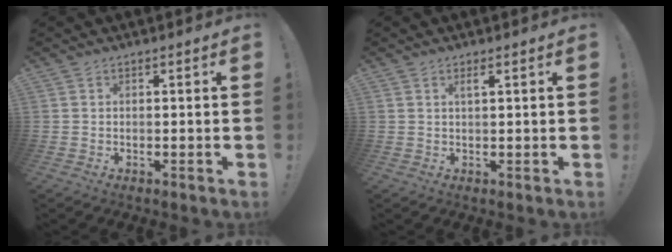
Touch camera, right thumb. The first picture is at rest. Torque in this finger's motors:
{"motor_torque": [-0.25, 0.49, 0.44, 0.05, 0.00]}